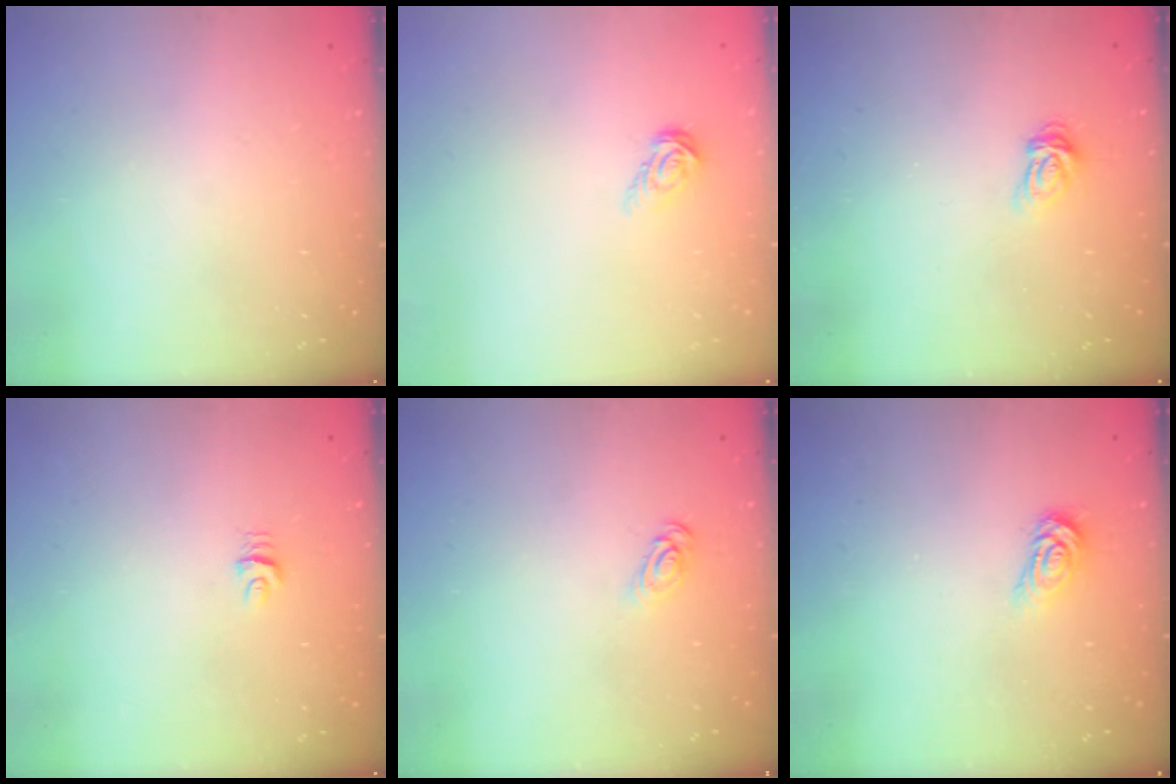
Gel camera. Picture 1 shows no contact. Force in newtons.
{"total": 5.1, "press": 5.1, "slide": 0.3}
{"total": 6.2, "press": 6.2, "slide": 0.4}
{"total": 4.5, "press": 4.5, "slide": 0.5}
{"total": 3.6, "press": 3.6, "slide": 0.4}
{"total": 4.0, "press": 3.9, "slide": 0.2}